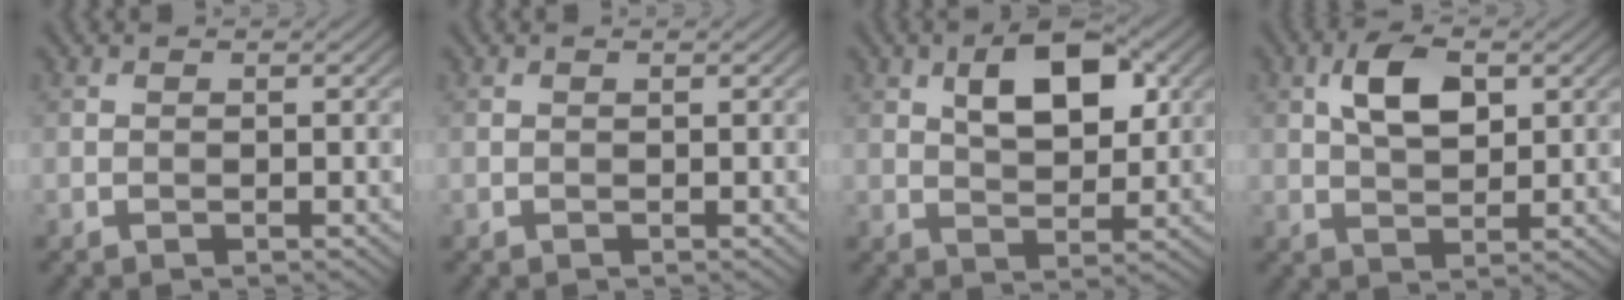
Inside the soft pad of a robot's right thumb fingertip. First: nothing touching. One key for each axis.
{"total": 0.0}
{"total": 7.9, "fx": 2.8, "fy": 4.0, "fz": 6.2, "tx": -0.103, "ty": 0.005, "tz": 0.044}
{"total": 6.2, "fx": 2.0, "fy": 3.2, "fz": 4.9, "tx": -0.101, "ty": 0.005, "tz": 0.034}